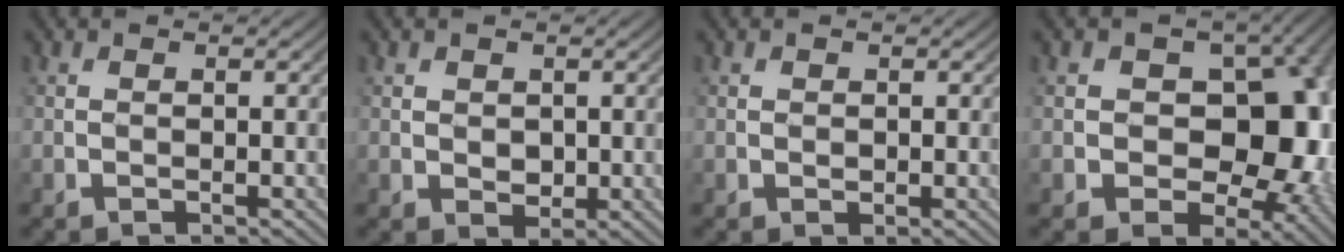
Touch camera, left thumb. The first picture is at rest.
{"total": 2.8, "force": [0.4, 2.4, 1.3], "torque": [-0.047, 0.001, -0.002]}
{"total": 1.1, "force": [0.2, 1.0, 0.3], "torque": [-0.015, 0.001, -0.001]}
{"total": 13.0, "force": [-0.5, 9.1, 9.2], "torque": [-0.113, -0.006, -0.012]}